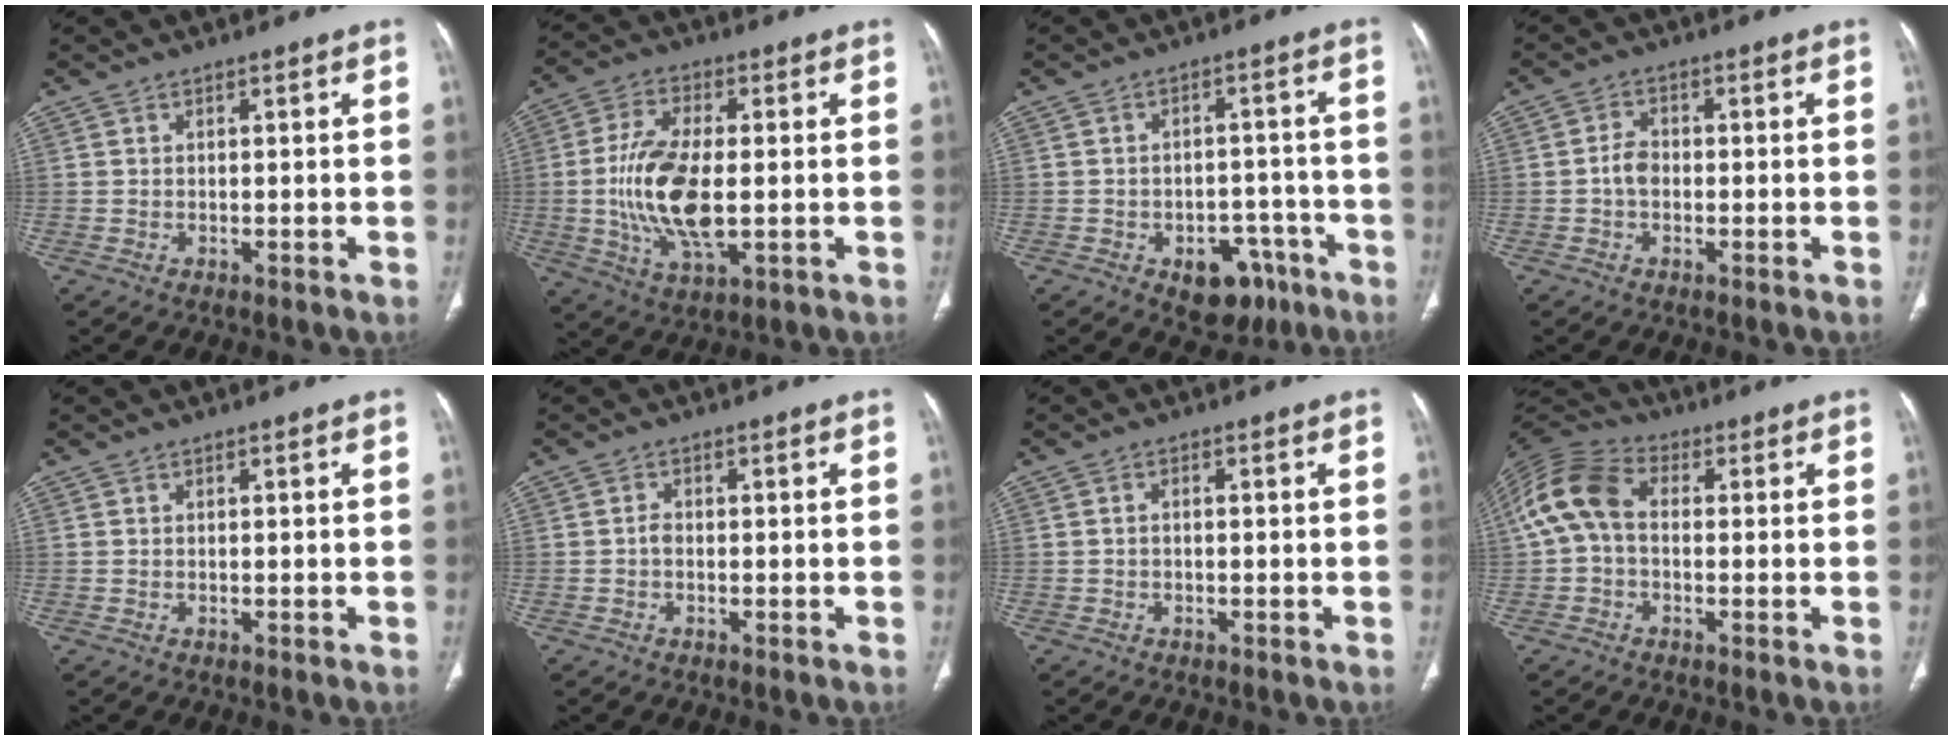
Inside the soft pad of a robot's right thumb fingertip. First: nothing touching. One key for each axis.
{"total": 14.7, "fx": -0.9, "fy": 6.4, "fz": 13.1, "tx": -0.265, "ty": -0.007, "tz": -0.014}
{"total": 9.1, "fx": -4.9, "fy": 6.0, "fz": 4.8, "tx": -0.031, "ty": 0.040, "tz": -0.057}
{"total": 3.1, "fx": -0.6, "fy": 2.2, "fz": 2.1, "tx": -0.030, "ty": 0.011, "tz": -0.019}
{"total": 0.0}
{"total": 1.2, "fx": -0.3, "fy": 0.8, "fz": 0.8, "tx": -0.012, "ty": 0.003, "tz": -0.010}
{"total": 0.9, "fx": -0.2, "fy": 0.6, "fz": 0.6, "tx": -0.010, "ty": 0.003, "tz": -0.007}
{"total": 11.2, "fx": 0.5, "fy": 7.7, "fz": 8.2, "tx": -0.167, "ty": 0.030, "tz": -0.004}